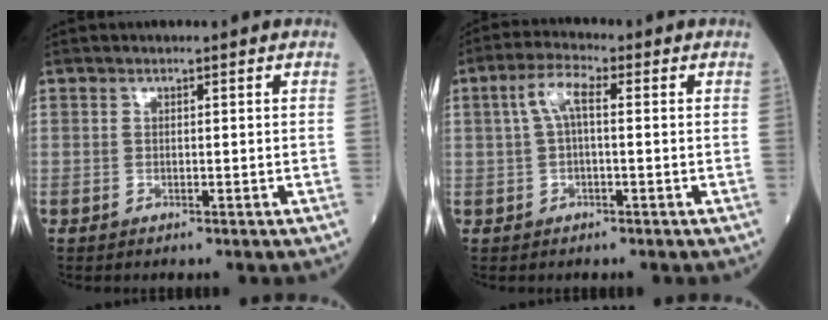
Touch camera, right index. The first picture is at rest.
{"total": 4.8, "force": [0.8, 1.3, 4.6], "torque": [-0.094, 0.021, 0.015]}